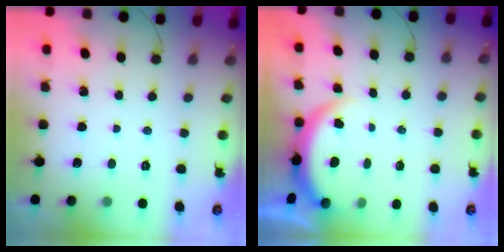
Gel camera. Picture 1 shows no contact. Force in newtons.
{"total": 3.7, "press": 3.7, "slide": 0.5}